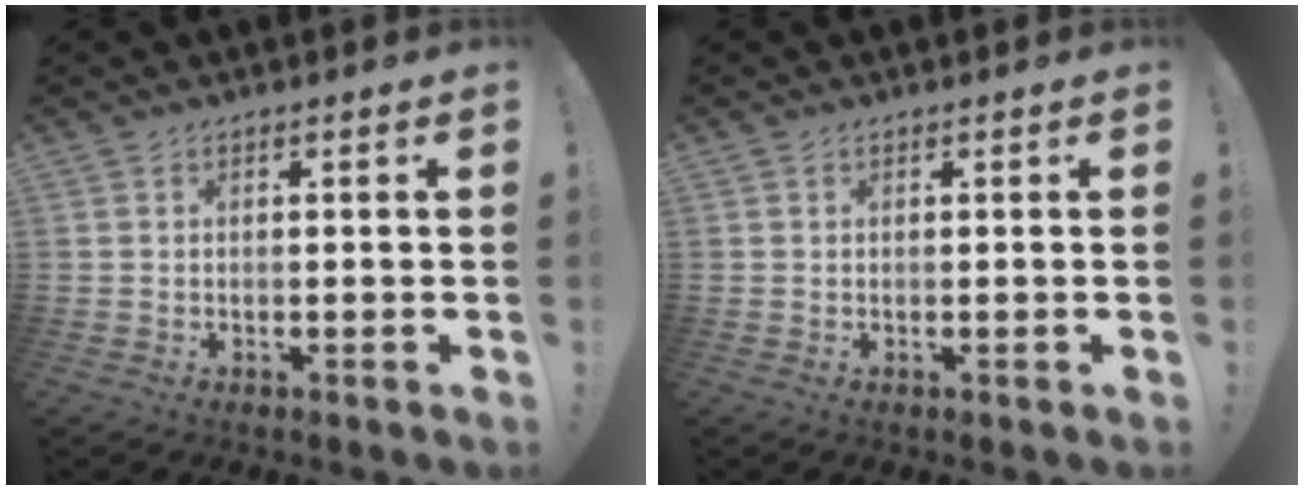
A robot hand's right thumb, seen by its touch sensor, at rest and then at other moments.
{"total": 0.0}